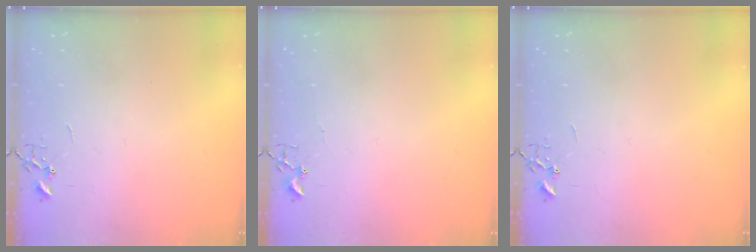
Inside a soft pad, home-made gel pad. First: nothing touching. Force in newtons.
{"total": 1.8, "press": 1.8, "slide": 0.2}
{"total": 0.0}